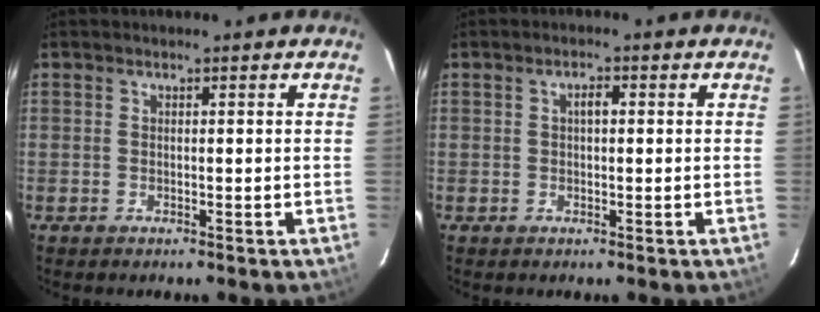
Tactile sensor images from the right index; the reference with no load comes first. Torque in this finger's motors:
{"motor_torque": [0.16, -0.03, 0.09, 0.03]}